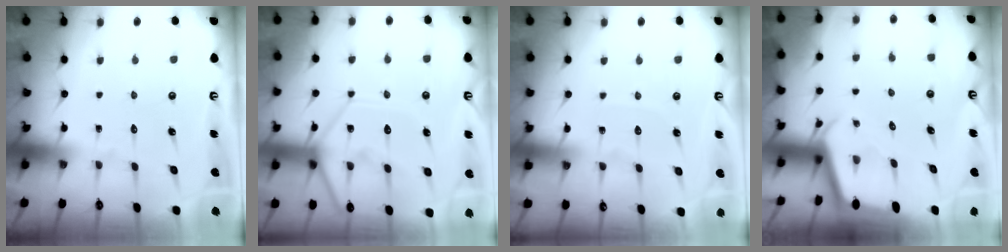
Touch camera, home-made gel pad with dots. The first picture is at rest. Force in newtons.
{"total": 11.7, "press": 11.6, "slide": 1.1}
{"total": 2.5, "press": 2.5, "slide": 0.3}
{"total": 2.4, "press": 2.4, "slide": 0.1}